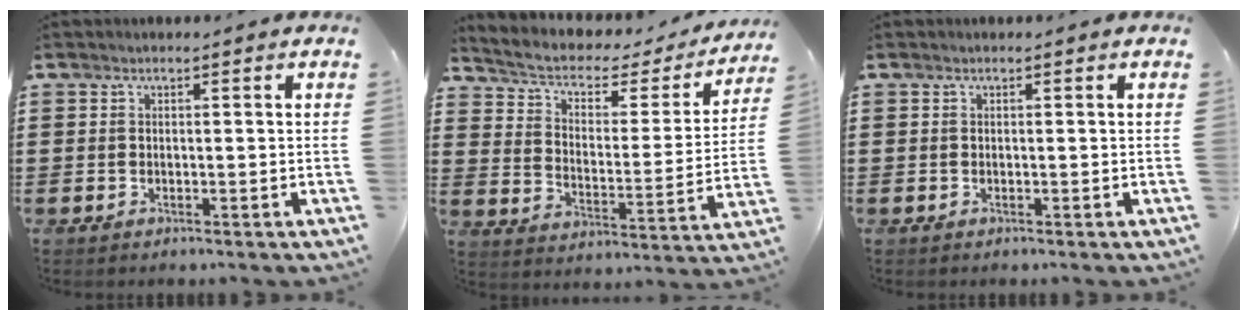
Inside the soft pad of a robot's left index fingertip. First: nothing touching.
{"total": 4.0, "force": [2.5, 2.2, 2.3], "torque": [-0.060, -0.017, 0.034]}
{"total": 0.0}